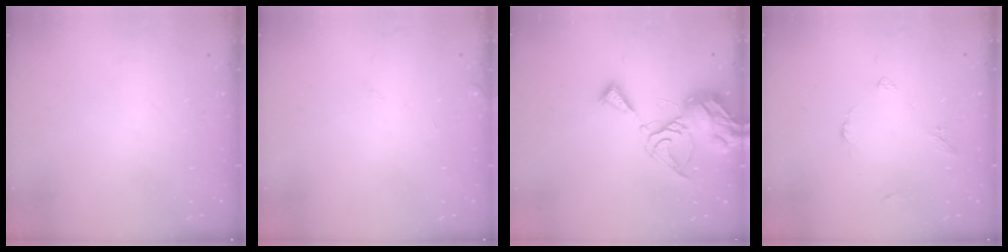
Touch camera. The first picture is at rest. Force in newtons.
{"total": 1.5, "press": 1.5, "slide": 0.1}
{"total": 9.9, "press": 9.9, "slide": 1.1}
{"total": 3.4, "press": 3.3, "slide": 0.5}